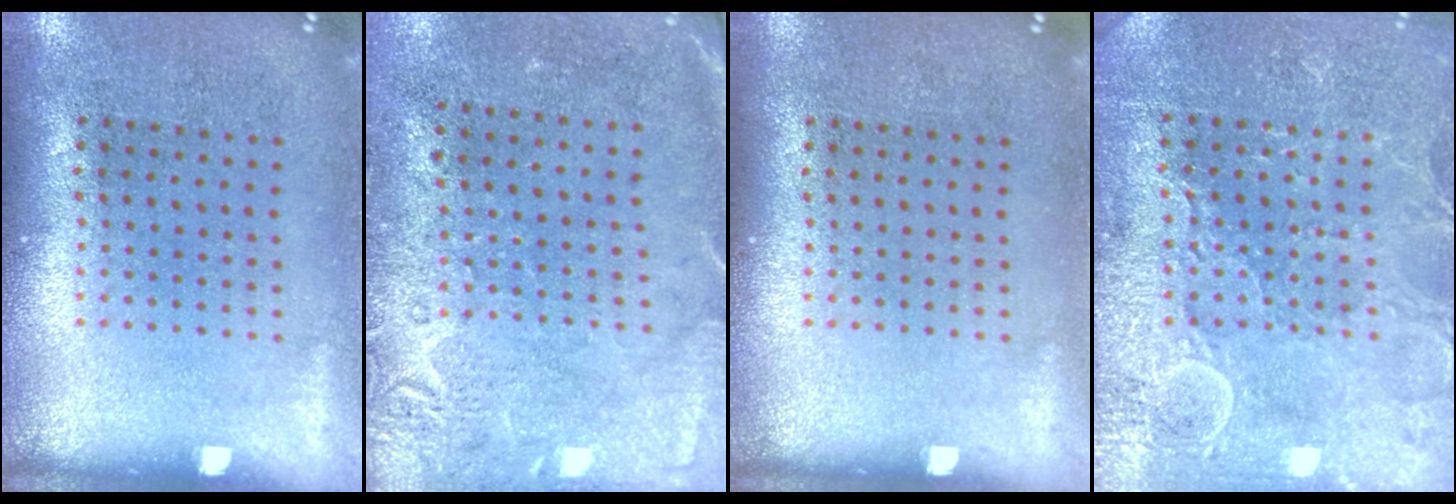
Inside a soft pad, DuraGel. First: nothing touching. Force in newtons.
{"total": 2.7, "press": 2.3, "slide": 1.5}
{"total": 0.0}
{"total": 3.4, "press": 3.4, "slide": 0.7}